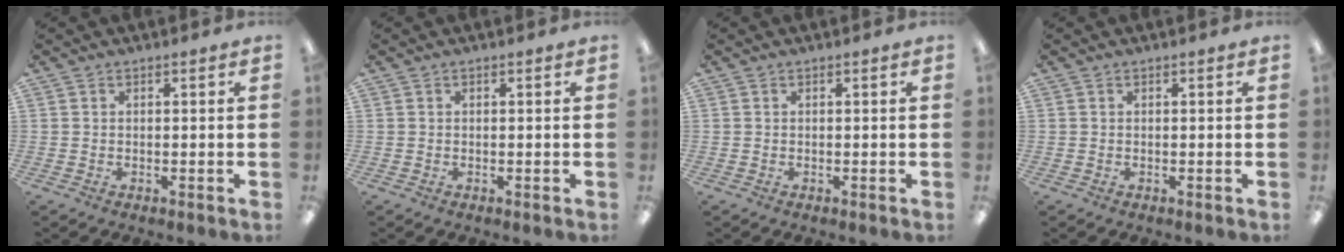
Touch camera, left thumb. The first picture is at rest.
{"total": 0.0}
{"total": 0.0}
{"total": 0.0}